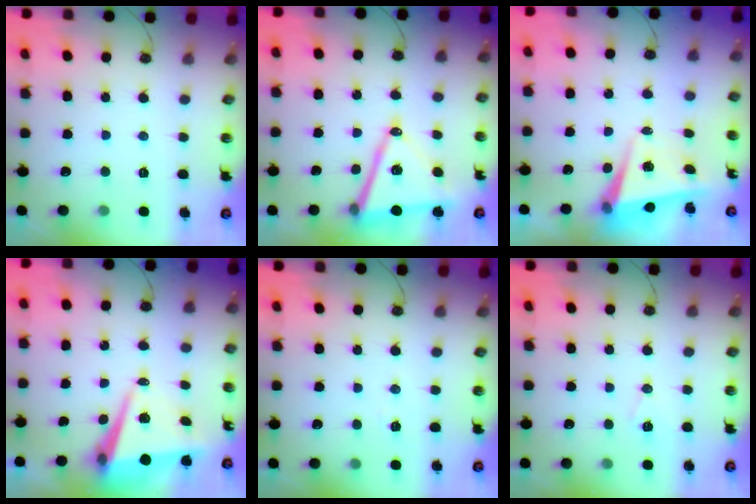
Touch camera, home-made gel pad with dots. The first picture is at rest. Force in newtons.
{"total": 14.7, "press": 14.2, "slide": 3.8}
{"total": 5.3, "press": 5.0, "slide": 1.8}
{"total": 8.9, "press": 8.3, "slide": 3.3}
{"total": 4.7, "press": 4.6, "slide": 1.2}
{"total": 6.7, "press": 5.6, "slide": 3.6}